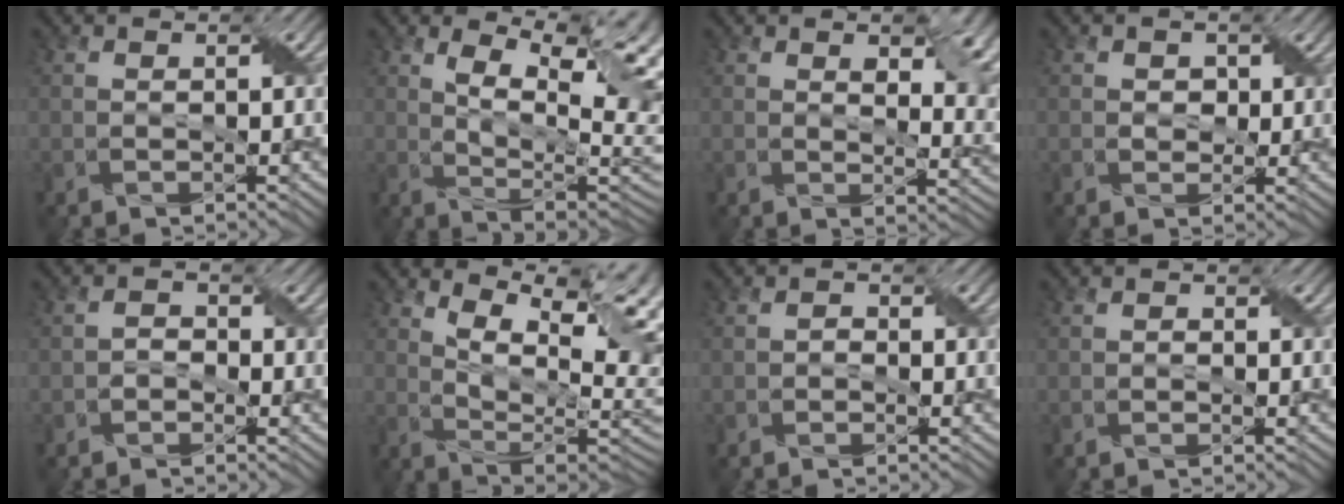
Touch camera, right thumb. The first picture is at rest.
{"total": 13.8, "force": [5.2, 5.6, 11.5], "torque": [-0.186, 0.017, 0.079]}
{"total": 8.6, "force": [3.6, 4.2, 6.7], "torque": [-0.094, -0.011, 0.064]}
{"total": 2.0, "force": [0.6, 1.7, 0.8], "torque": [-0.019, -0.002, 0.003]}
{"total": 1.4, "force": [-0.8, 1.0, 0.4], "torque": [-0.010, 0.006, -0.022]}
{"total": 13.8, "force": [6.4, 5.4, 10.9], "torque": [-0.186, 0.016, 0.102]}
{"total": 0.8, "force": [-0.5, 0.6, 0.2], "torque": [-0.006, 0.001, -0.012]}
{"total": 0.5, "force": [-0.3, 0.4, 0.0], "torque": [0.000, -0.002, -0.007]}